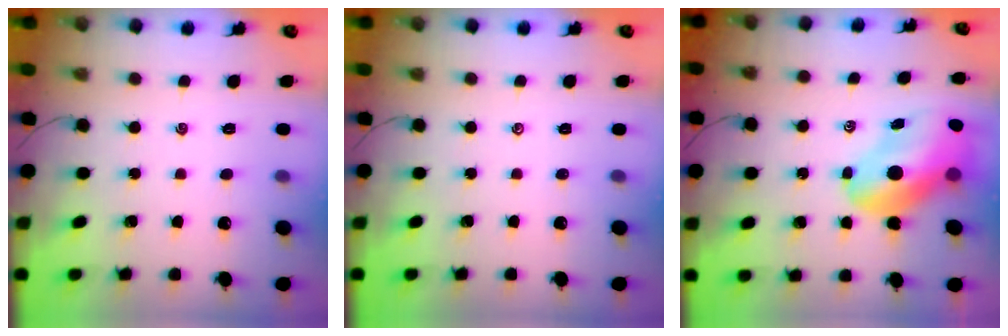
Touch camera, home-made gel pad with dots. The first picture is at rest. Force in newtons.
{"total": 0.0}
{"total": 16.4, "press": 15.7, "slide": 4.8}